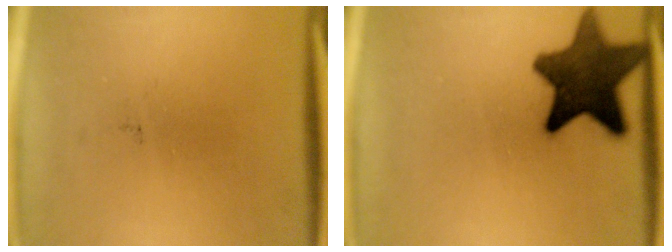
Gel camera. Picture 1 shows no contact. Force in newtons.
{"total": 13.3}